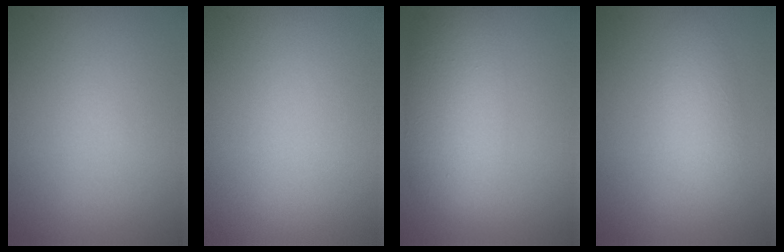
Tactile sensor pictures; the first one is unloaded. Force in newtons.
{"total": 0.0}
{"total": 5.9, "press": 5.9, "slide": 0.2}
{"total": 2.5, "press": 2.5, "slide": 0.1}